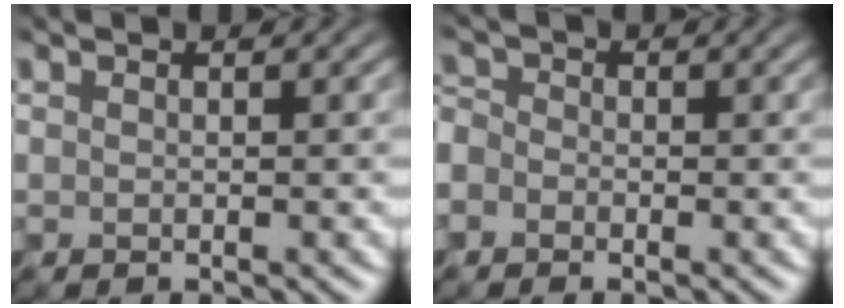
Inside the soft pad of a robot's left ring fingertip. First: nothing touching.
{"total": 2.5, "force": [-0.9, 2.2, 0.8], "torque": [-0.015, 0.015, -0.035]}